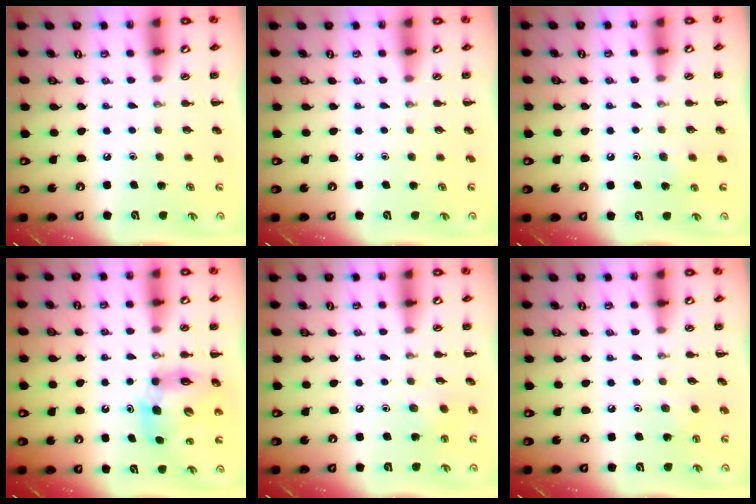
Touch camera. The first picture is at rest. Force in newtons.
{"total": 0.0}
{"total": 2.8, "press": 2.5, "slide": 1.3}
{"total": 9.3, "press": 9.0, "slide": 2.2}
{"total": 2.6, "press": 2.5, "slide": 0.9}
{"total": 2.8, "press": 2.7, "slide": 0.8}